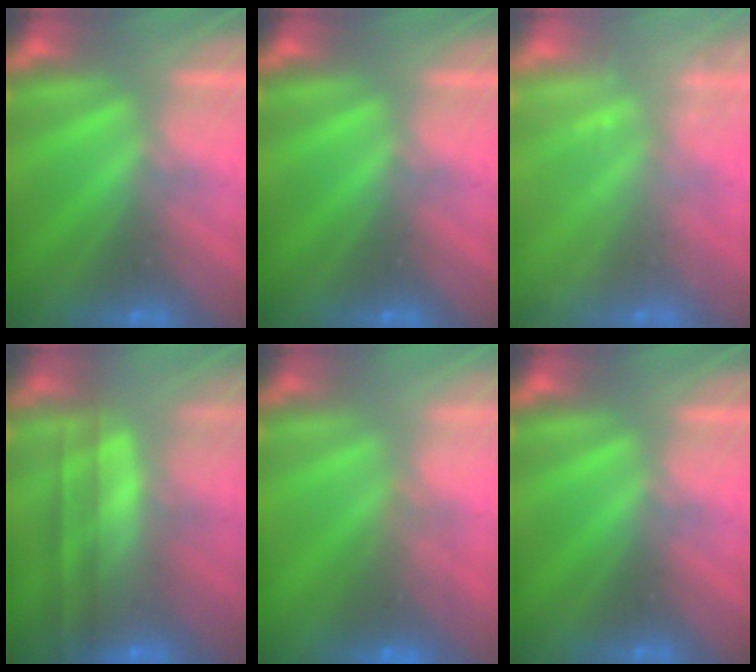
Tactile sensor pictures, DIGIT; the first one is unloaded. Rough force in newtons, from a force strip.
{"total": 0.0}
{"total": 2.3}
{"total": 7.8}
{"total": 7.8}
{"total": 0.0}